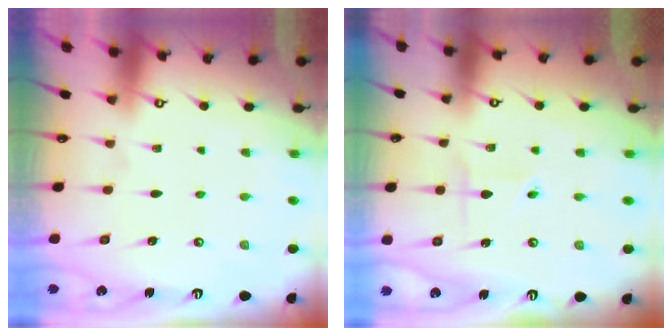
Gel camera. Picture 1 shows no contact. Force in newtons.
{"total": 2.1, "press": 1.8, "slide": 1.1}